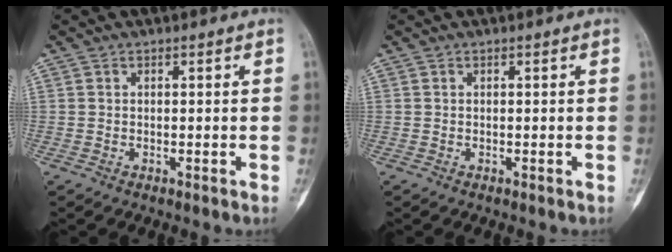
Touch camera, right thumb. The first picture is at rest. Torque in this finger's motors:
{"motor_torque": [0.29, 0.16, 0.10, -0.12, 0.06]}